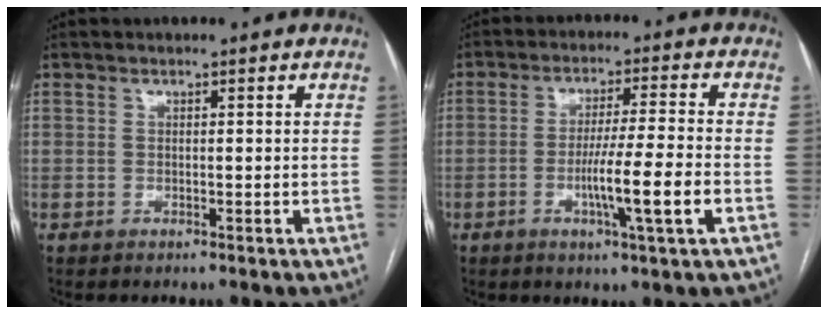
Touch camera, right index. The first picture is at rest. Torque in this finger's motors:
{"motor_torque": [1.42, -0.37, 0.77, 0.16]}